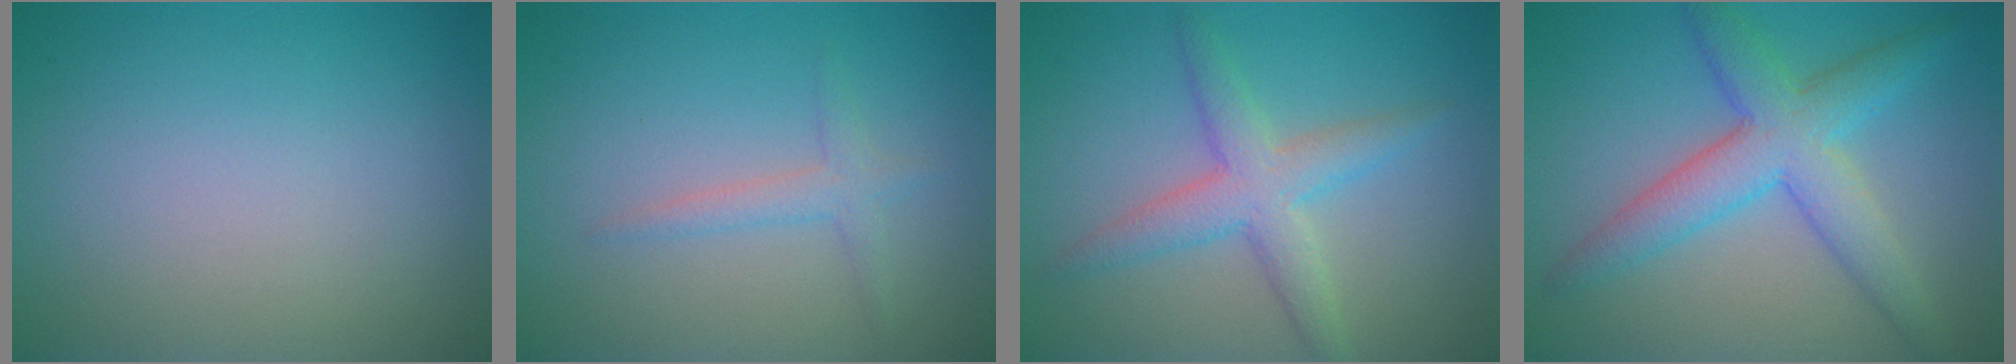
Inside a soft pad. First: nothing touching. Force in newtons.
{"total": 1.7, "press": 1.7, "slide": 0.0}
{"total": 3.9, "press": 3.9, "slide": 0.1}
{"total": 5.7, "press": 5.7, "slide": 0.2}